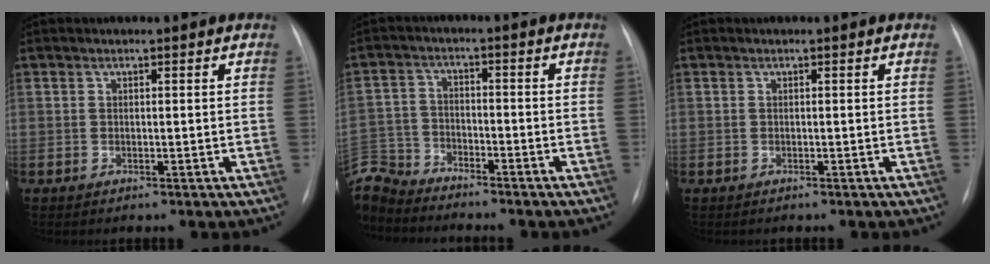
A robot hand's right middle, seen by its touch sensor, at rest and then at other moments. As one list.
[{"total": 9.0, "force": [-8.8, 1.9, 0.7], "torque": [-0.022, 0.006, -0.172]}, {"total": 0.0}]